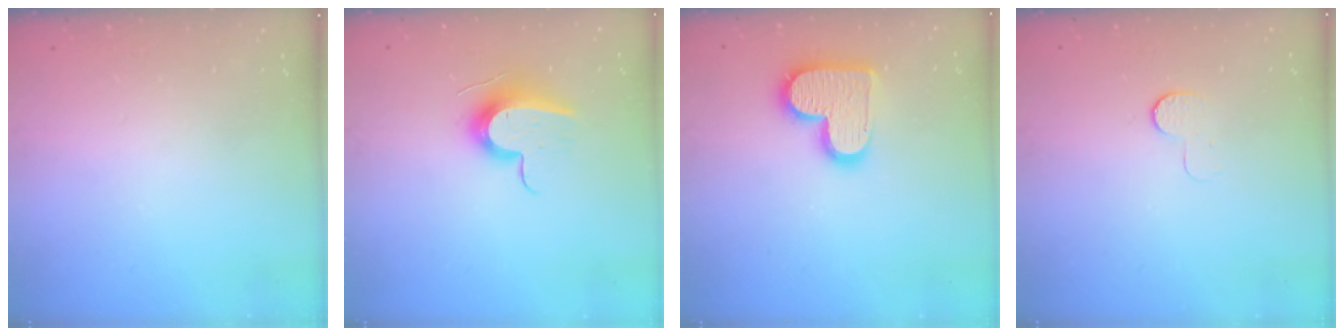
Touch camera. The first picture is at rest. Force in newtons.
{"total": 12.4, "press": 12.4, "slide": 0.4}
{"total": 14.2, "press": 14.2, "slide": 0.9}
{"total": 5.7, "press": 5.6, "slide": 0.6}